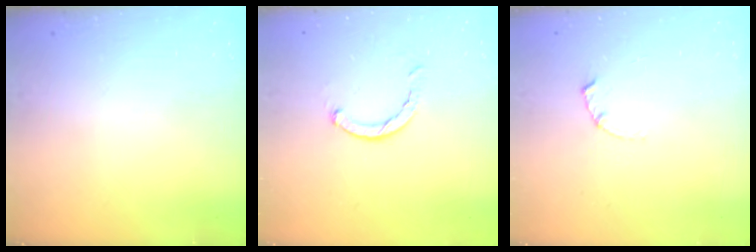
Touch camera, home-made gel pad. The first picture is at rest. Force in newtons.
{"total": 1.5, "press": 1.5, "slide": 0.3}
{"total": 1.7, "press": 1.6, "slide": 0.3}